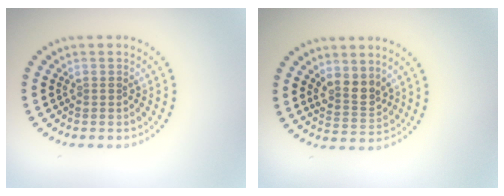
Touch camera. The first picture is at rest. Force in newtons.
{"total": 2.6, "press": 2.4, "slide": 1.2}